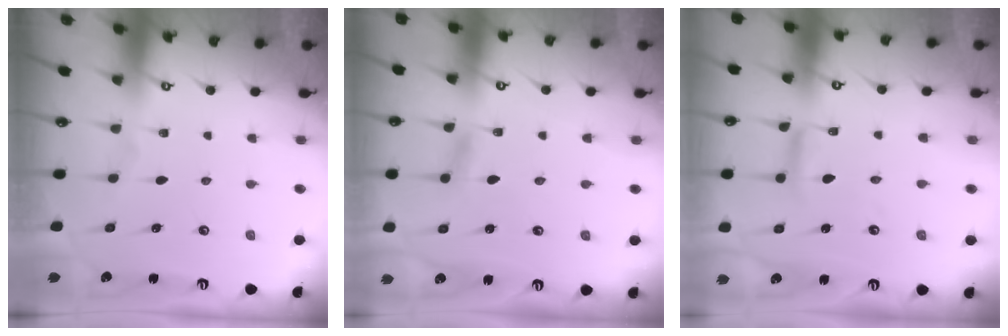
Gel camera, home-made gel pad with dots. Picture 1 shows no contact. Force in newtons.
{"total": 3.0, "press": 3.0, "slide": 0.4}
{"total": 7.5, "press": 7.5, "slide": 0.6}